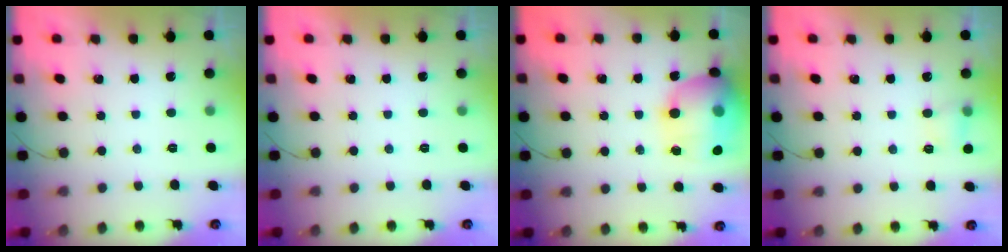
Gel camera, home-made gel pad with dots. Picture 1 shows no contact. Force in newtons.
{"total": 0.0}
{"total": 20.0, "press": 19.7, "slide": 3.2}
{"total": 4.1, "press": 3.9, "slide": 1.3}